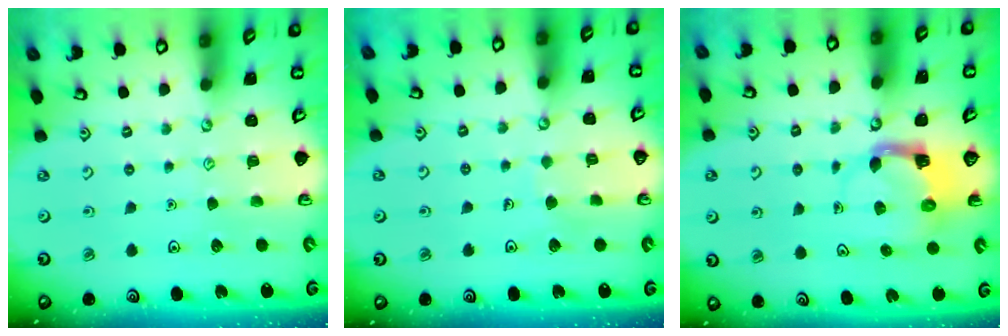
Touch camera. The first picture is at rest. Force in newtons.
{"total": 3.2, "press": 3.2, "slide": 0.2}
{"total": 3.8, "press": 3.8, "slide": 0.7}